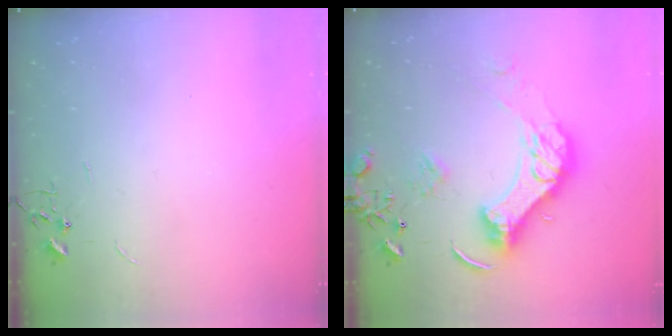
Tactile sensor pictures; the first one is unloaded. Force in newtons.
{"total": 16.2, "press": 16.0, "slide": 2.3}